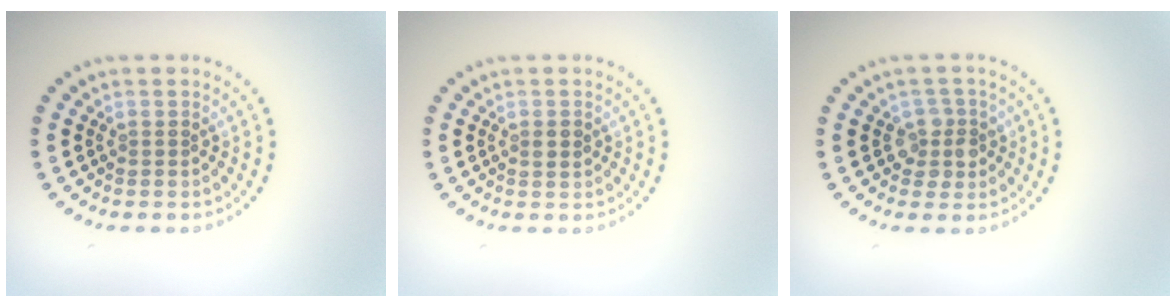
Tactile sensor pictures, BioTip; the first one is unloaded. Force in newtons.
{"total": 1.1, "press": 1.1, "slide": 0.2}
{"total": 2.2, "press": 2.0, "slide": 1.0}